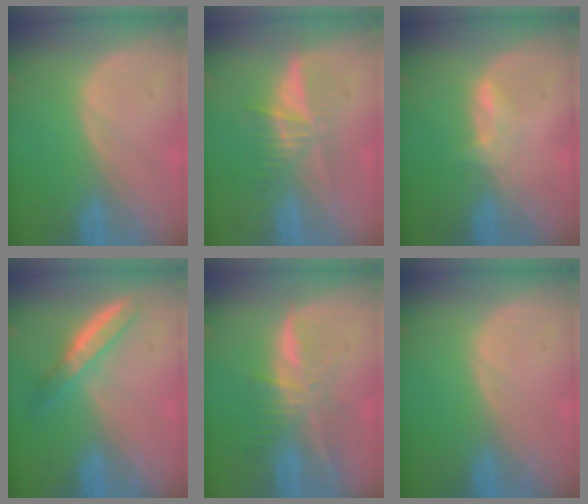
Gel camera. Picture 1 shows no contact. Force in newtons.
{"total": 5.2, "press": 5.1, "slide": 1.2}
{"total": 2.1, "press": 2.0, "slide": 0.4}
{"total": 5.1, "press": 4.6, "slide": 2.2}
{"total": 7.4, "press": 6.2, "slide": 3.9}
{"total": 0.0}